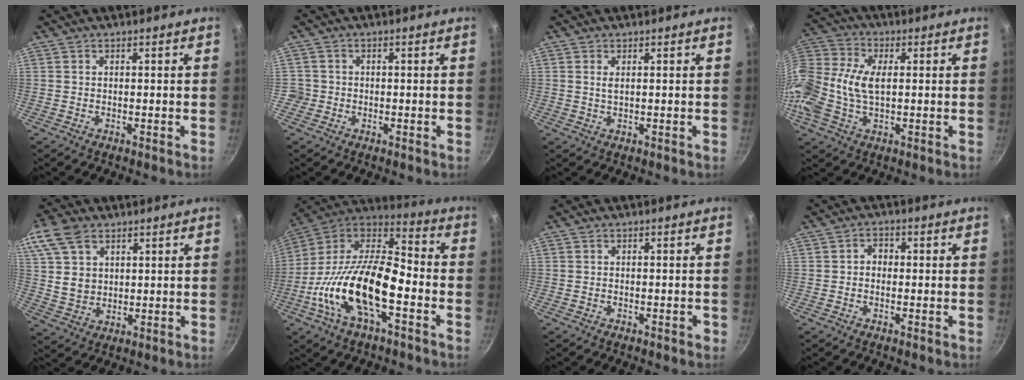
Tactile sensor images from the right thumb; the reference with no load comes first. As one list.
[{"total": 2.2, "force": [-0.5, 2.2, 0.3], "torque": [0.007, 0.011, -0.008]}, {"total": 1.3, "force": [0.4, 0.5, 1.1], "torque": [-0.022, -0.001, 0.010]}, {"total": 15.5, "force": [0.0, 9.8, 12.0], "torque": [-0.265, 0.023, -0.014]}, {"total": 12.0, "force": [5.7, 8.3, 6.5], "torque": [-0.110, -0.012, 0.113]}, {"total": 22.6, "force": [-6.7, 10.3, 19.0], "torque": [-0.343, 0.046, -0.143]}, {"total": 0.9, "force": [-0.5, 0.4, 0.6], "torque": [-0.011, 0.008, -0.006]}, {"total": 2.4, "force": [-0.2, 2.0, 1.3], "torque": [-0.009, 0.010, -0.006]}]